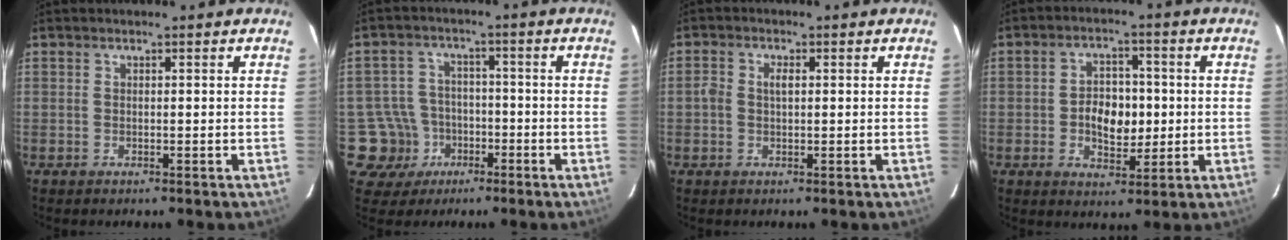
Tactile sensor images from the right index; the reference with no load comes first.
{"total": 8.5, "force": [-3.4, 7.8, 0.2], "torque": [-0.025, 0.027, -0.048]}
{"total": 2.3, "force": [0.1, 1.5, 1.7], "torque": [-0.030, 0.007, 0.000]}
{"total": 7.8, "force": [-0.7, 5.0, 5.9], "torque": [-0.112, 0.008, -0.009]}